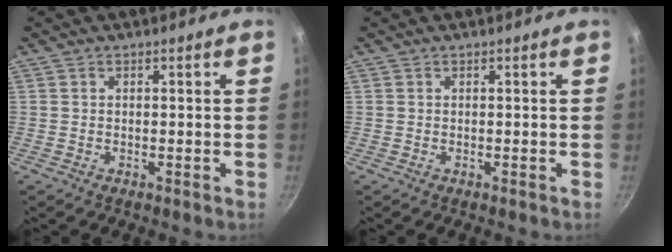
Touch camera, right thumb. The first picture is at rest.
{"total": 0.0}